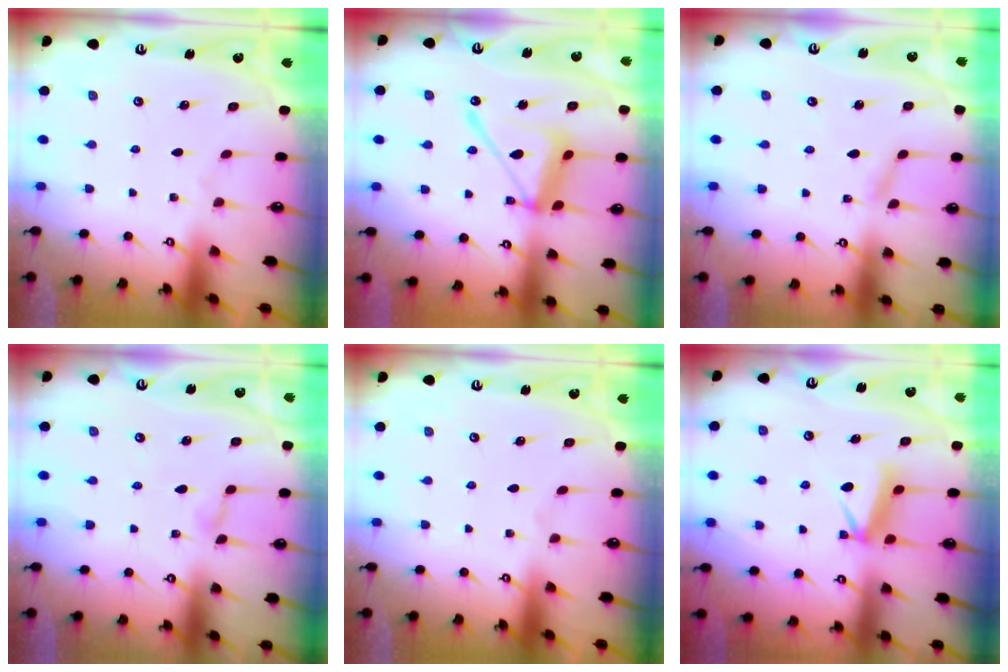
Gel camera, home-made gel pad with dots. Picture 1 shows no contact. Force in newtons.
{"total": 14.2, "press": 14.1, "slide": 1.3}
{"total": 2.5, "press": 2.5, "slide": 0.1}
{"total": 2.3, "press": 2.3, "slide": 0.2}
{"total": 0.0}
{"total": 7.6, "press": 7.5, "slide": 0.9}